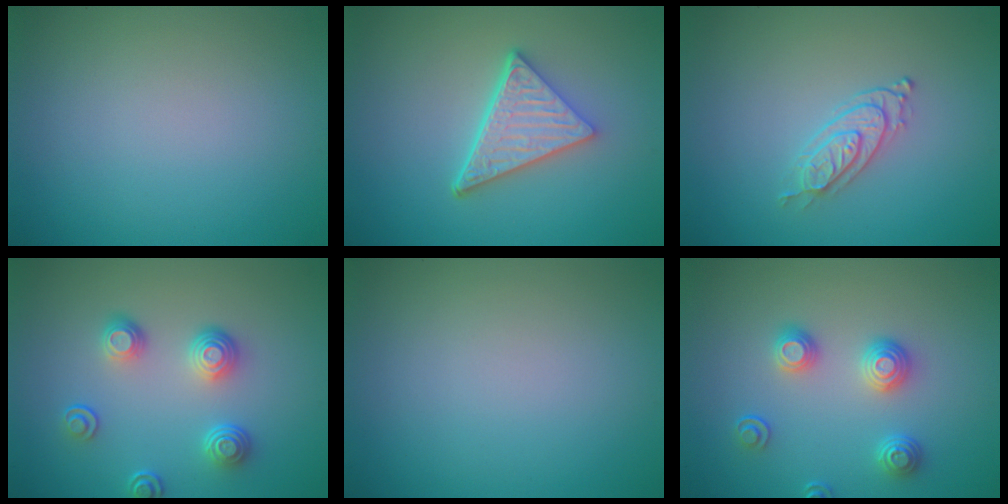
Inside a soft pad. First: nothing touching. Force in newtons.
{"total": 5.2, "press": 3.9, "slide": 3.5}
{"total": 2.3, "press": 2.0, "slide": 1.1}
{"total": 3.5, "press": 2.8, "slide": 2.2}
{"total": 0.0}
{"total": 3.0, "press": 2.6, "slide": 1.3}